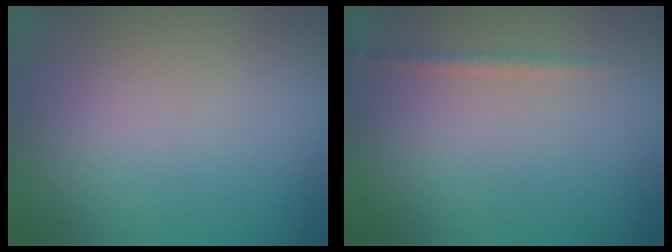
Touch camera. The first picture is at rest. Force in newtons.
{"total": 0.8, "press": 0.8, "slide": 0.0}